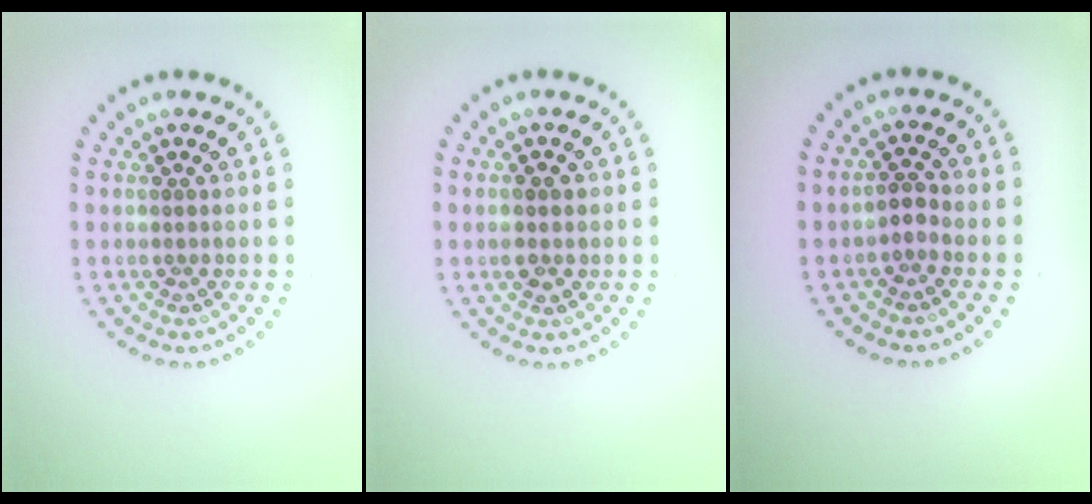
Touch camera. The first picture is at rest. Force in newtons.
{"total": 2.2, "press": 2.2, "slide": 0.1}
{"total": 1.1, "press": 0.9, "slide": 0.6}